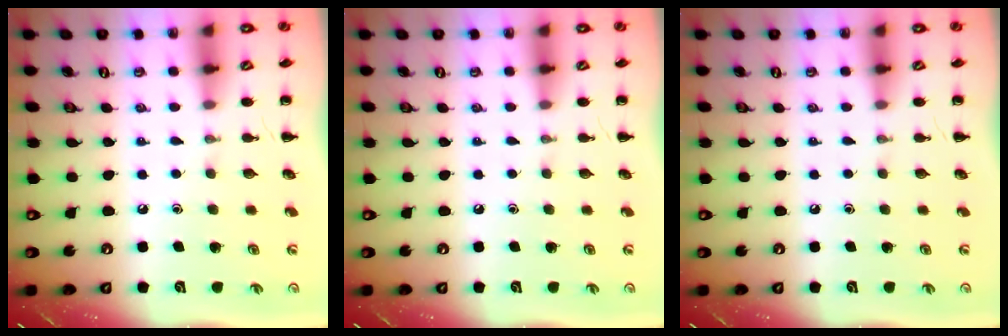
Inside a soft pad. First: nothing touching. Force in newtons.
{"total": 0.0}
{"total": 0.0}